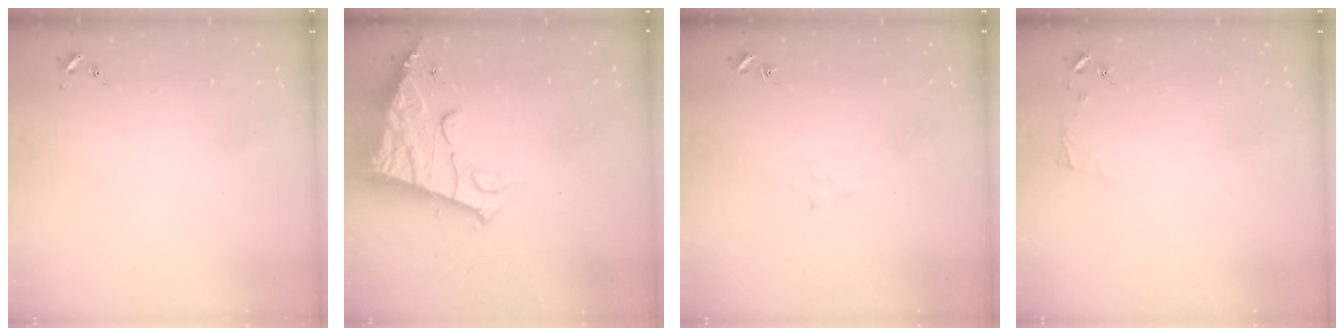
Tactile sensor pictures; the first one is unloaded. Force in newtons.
{"total": 16.0, "press": 15.9, "slide": 1.8}
{"total": 5.3, "press": 5.1, "slide": 1.0}
{"total": 3.8, "press": 3.7, "slide": 0.4}